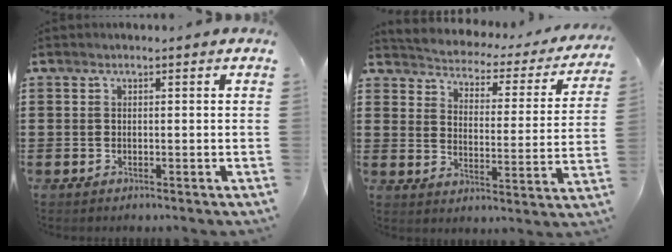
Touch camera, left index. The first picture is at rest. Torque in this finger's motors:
{"motor_torque": [2.14, 0.00, 0.21, -0.01]}